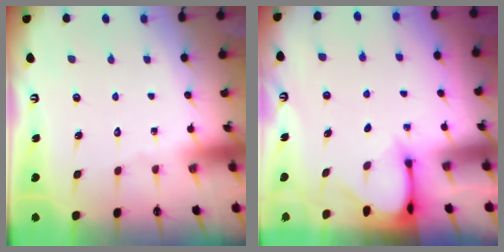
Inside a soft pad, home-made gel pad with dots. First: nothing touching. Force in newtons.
{"total": 3.3, "press": 3.3, "slide": 0.3}